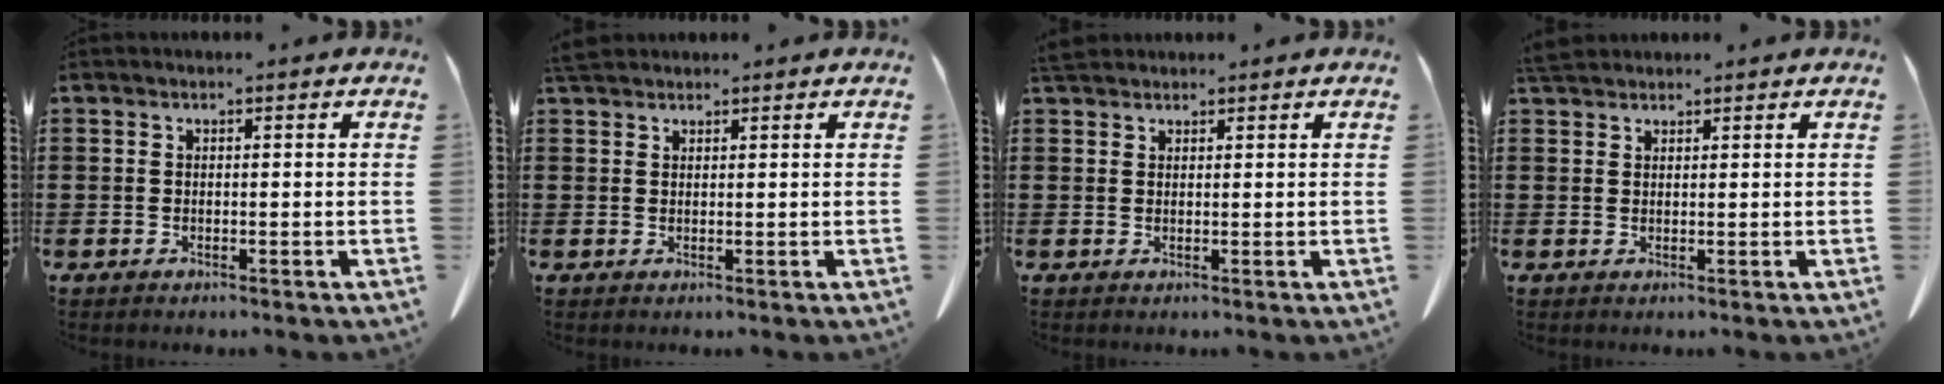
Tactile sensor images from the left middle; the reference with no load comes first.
{"total": 2.3, "force": [2.0, 0.8, 0.9], "torque": [-0.026, 0.003, 0.040]}
{"total": 2.2, "force": [2.0, 0.7, 0.8], "torque": [-0.023, 0.003, 0.040]}
{"total": 2.6, "force": [2.3, 0.7, 0.9], "torque": [-0.025, 0.001, 0.047]}